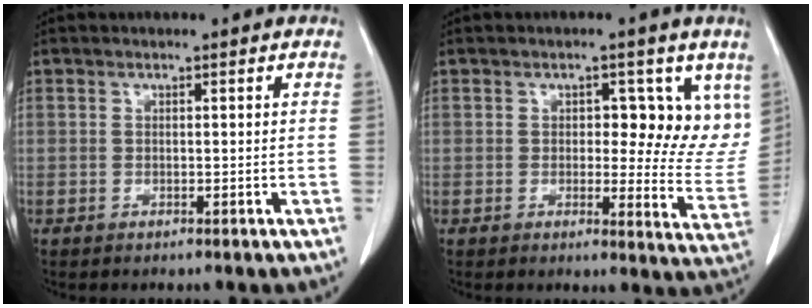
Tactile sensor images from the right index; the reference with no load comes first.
{"total": 9.2, "force": [3.4, 4.7, 7.1], "torque": [-0.061, -0.002, 0.041]}